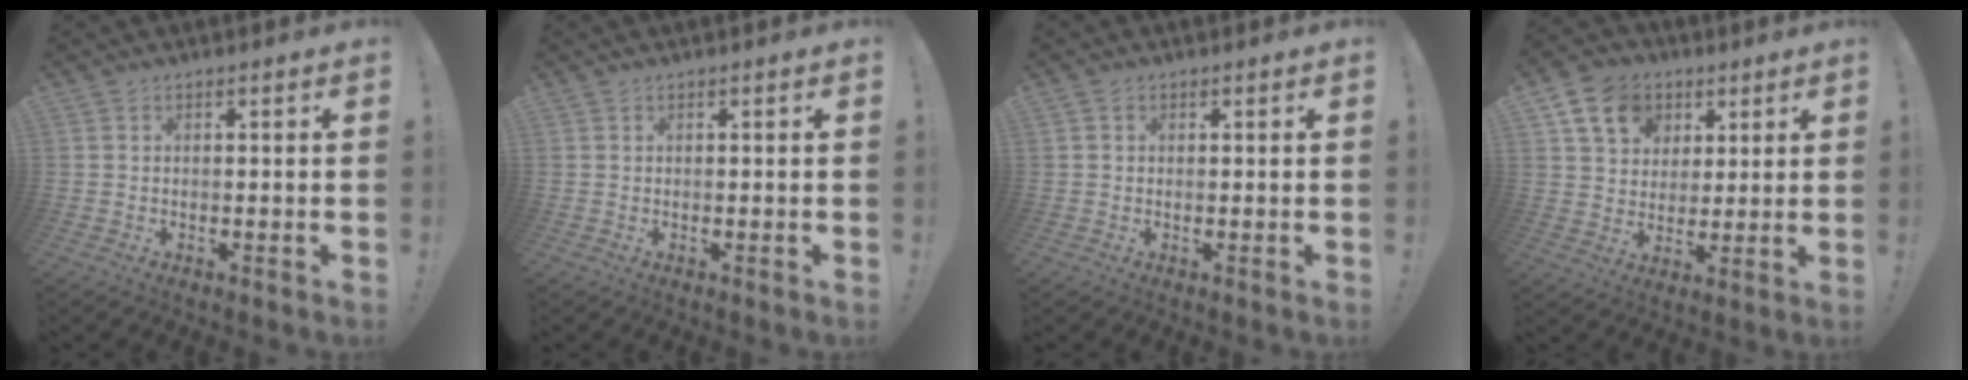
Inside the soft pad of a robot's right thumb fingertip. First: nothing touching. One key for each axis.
{"total": 0.0}
{"total": 0.7, "fx": 0.0, "fy": 0.7, "fz": 0.2, "tx": 0.002, "ty": 0.000, "tz": 0.000}
{"total": 12.9, "fx": 6.0, "fy": 10.1, "fz": 5.4, "tx": -0.087, "ty": -0.019, "tz": 0.119}